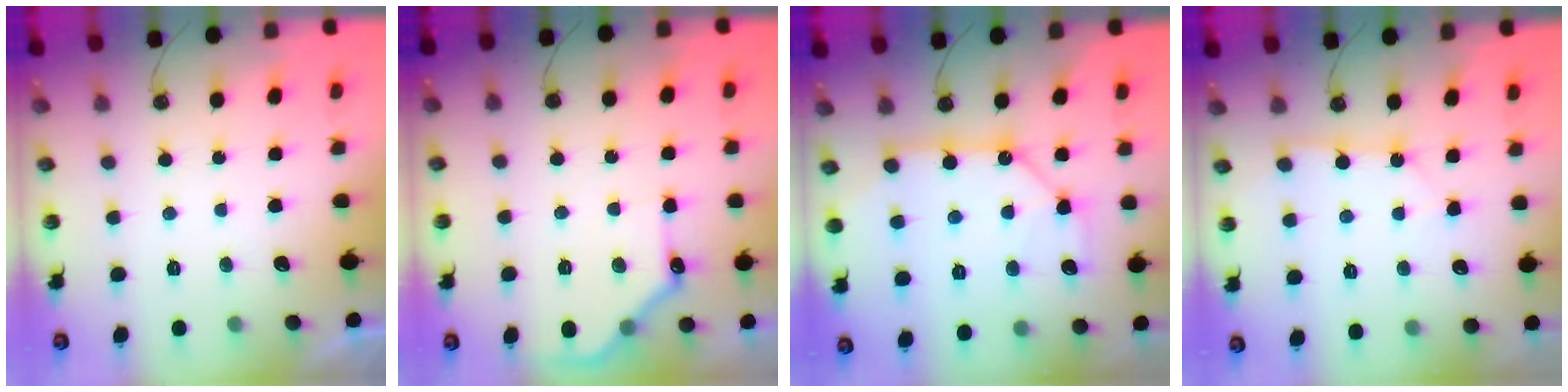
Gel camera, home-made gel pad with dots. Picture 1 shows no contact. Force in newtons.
{"total": 12.1, "press": 12.1, "slide": 0.7}
{"total": 14.3, "press": 14.2, "slide": 1.6}
{"total": 2.7, "press": 2.7, "slide": 0.3}